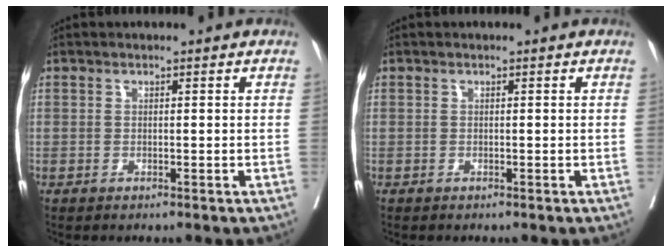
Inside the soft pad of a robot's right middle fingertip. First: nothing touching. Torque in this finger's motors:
{"motor_torque": [0.09, -0.03, 0.02, 0.01]}